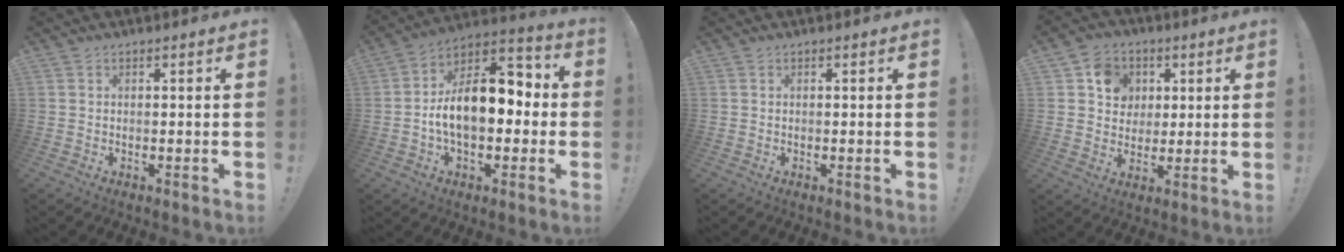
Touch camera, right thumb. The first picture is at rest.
{"total": 17.1, "force": [-0.3, 9.6, 14.1], "torque": [-0.219, 0.009, -0.002]}
{"total": 0.0}
{"total": 9.9, "force": [3.3, 8.8, 3.4], "torque": [-0.049, -0.013, 0.067]}